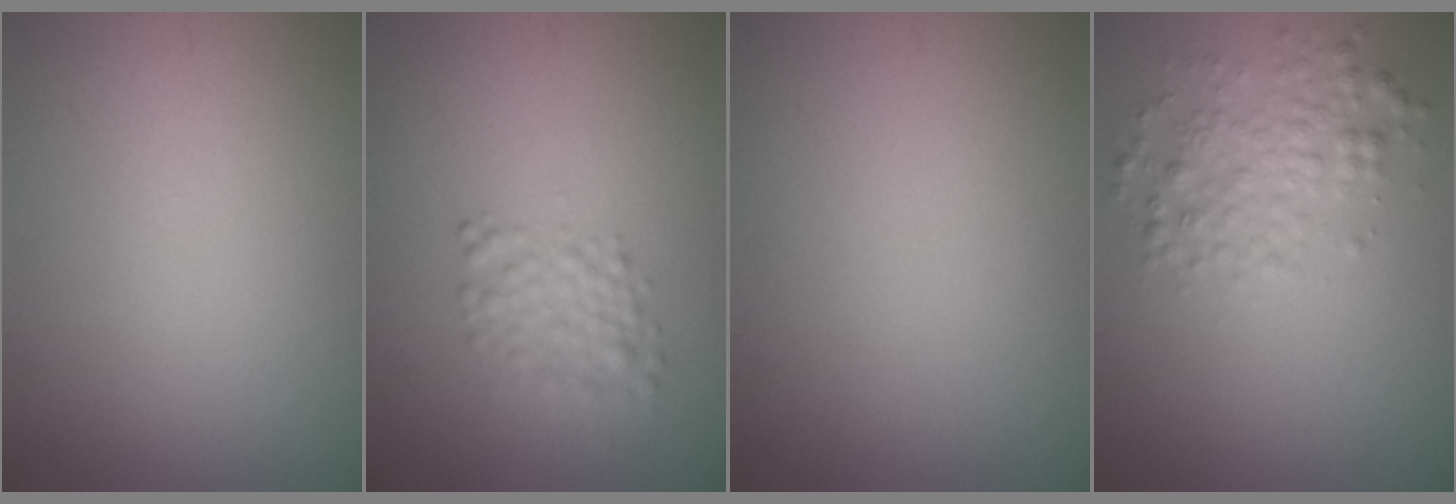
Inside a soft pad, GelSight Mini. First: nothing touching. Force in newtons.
{"total": 2.3, "press": 2.3, "slide": 0.0}
{"total": 0.0}
{"total": 2.9, "press": 2.9, "slide": 0.0}